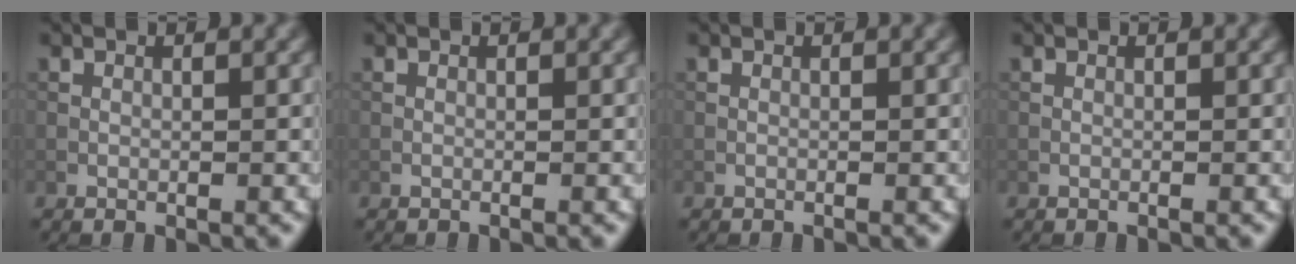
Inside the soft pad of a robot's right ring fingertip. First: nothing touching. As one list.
[{"total": 0.0}, {"total": 0.0}, {"total": 0.0}]